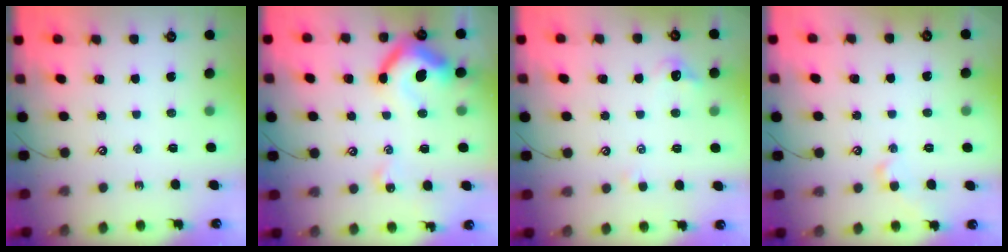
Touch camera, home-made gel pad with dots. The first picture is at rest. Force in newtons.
{"total": 13.1, "press": 13.0, "slide": 1.7}
{"total": 0.8, "press": 0.6, "slide": 0.5}
{"total": 1.3, "press": 1.0, "slide": 0.8}